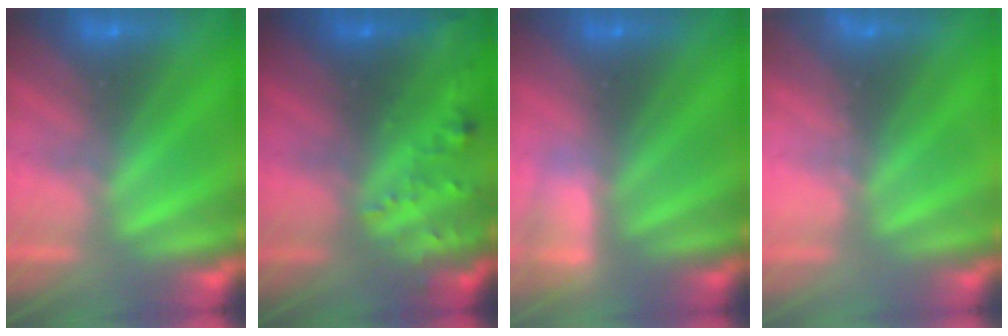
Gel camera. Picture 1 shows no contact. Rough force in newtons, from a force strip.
{"total": 7.5}
{"total": 2.8}
{"total": 2.4}